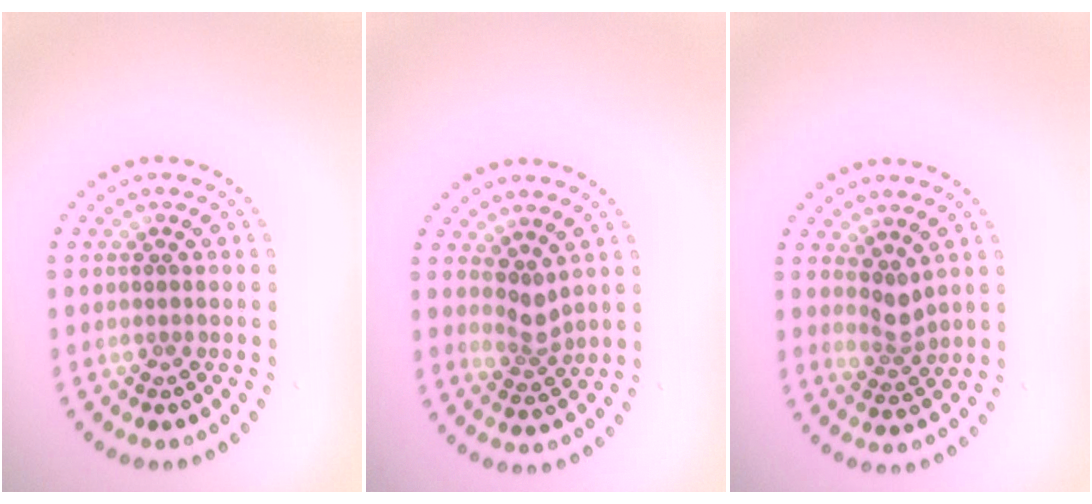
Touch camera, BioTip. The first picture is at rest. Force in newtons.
{"total": 2.0, "press": 1.4, "slide": 1.5}
{"total": 2.0, "press": 1.3, "slide": 1.5}